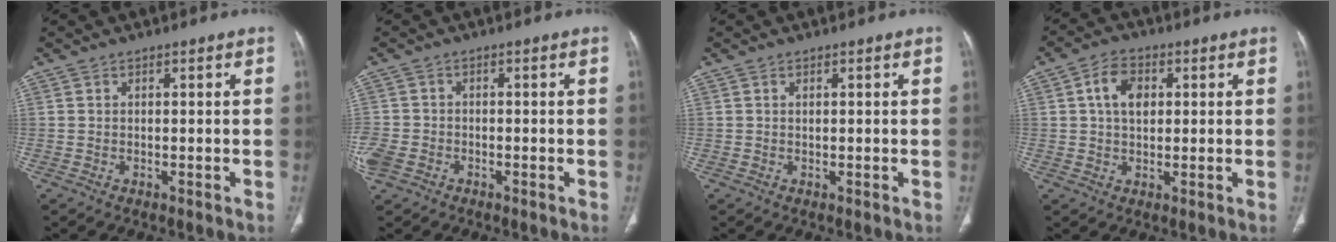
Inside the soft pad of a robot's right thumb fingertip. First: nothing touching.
{"total": 5.1, "force": [-2.2, 3.9, 2.4], "torque": [-0.066, 0.011, -0.039]}
{"total": 0.7, "force": [0.3, 0.3, 0.5], "torque": [-0.008, 0.003, 0.007]}
{"total": 6.8, "force": [1.7, 4.6, 4.7], "torque": [-0.067, 0.007, 0.026]}